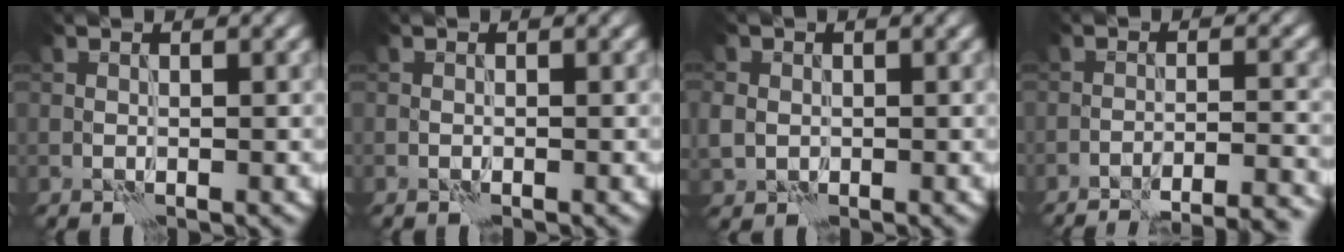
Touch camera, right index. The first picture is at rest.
{"total": 0.0}
{"total": 2.3, "force": [-0.1, 2.1, 0.9], "torque": [-0.023, 0.001, -0.001]}
{"total": 12.9, "force": [-11.8, 3.0, 4.2], "torque": [-0.026, 0.020, -0.125]}